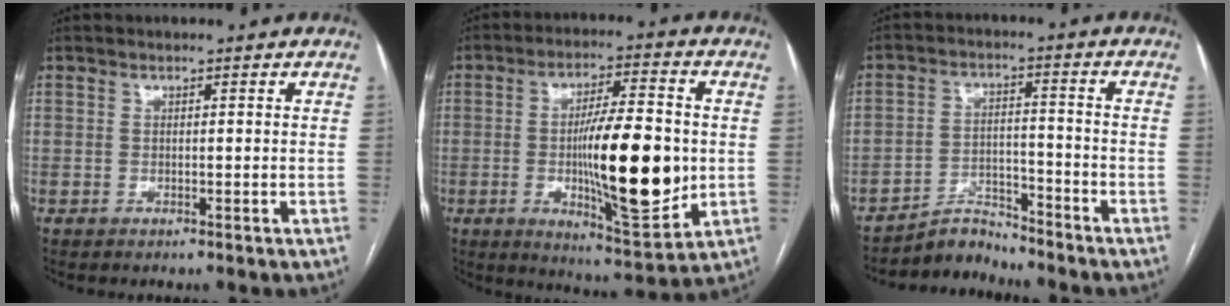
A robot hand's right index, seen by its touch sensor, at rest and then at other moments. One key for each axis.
{"total": 16.9, "fx": -1.6, "fy": 3.6, "fz": 16.4, "tx": -0.269, "ty": -0.008, "tz": -0.020}
{"total": 5.2, "fx": -5.0, "fy": 0.7, "fz": -1.0, "tx": 0.021, "ty": 0.011, "tz": -0.085}